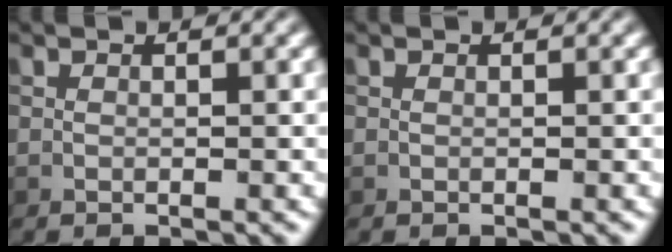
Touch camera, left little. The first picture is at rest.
{"total": 0.0}